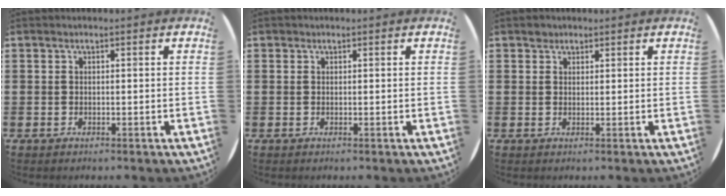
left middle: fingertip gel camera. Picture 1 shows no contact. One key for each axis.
{"total": 0.0}
{"total": 1.2, "fx": 1.0, "fy": 0.6, "fz": 0.0, "tx": 0.007, "ty": -0.002, "tz": 0.019}